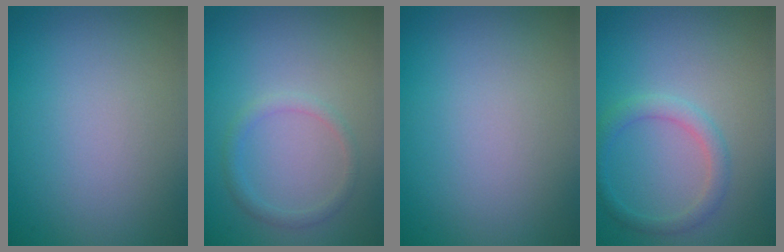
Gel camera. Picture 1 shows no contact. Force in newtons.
{"total": 1.3, "press": 1.3, "slide": 0.1}
{"total": 0.0}
{"total": 2.0, "press": 2.0, "slide": 0.1}